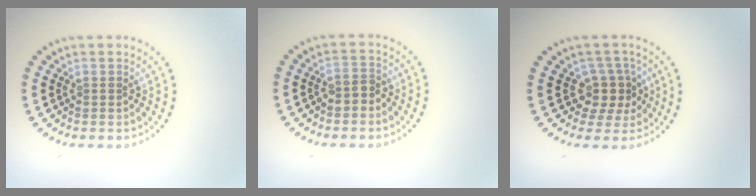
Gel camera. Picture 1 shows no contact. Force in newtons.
{"total": 1.7, "press": 1.5, "slide": 0.8}
{"total": 2.9, "press": 2.3, "slide": 1.8}